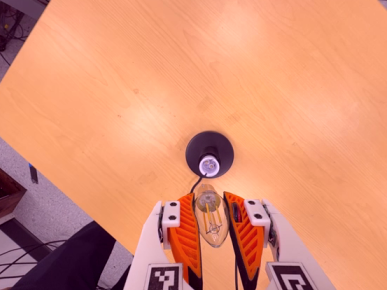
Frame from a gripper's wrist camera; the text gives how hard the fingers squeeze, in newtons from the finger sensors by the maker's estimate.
{"total": 22.6, "left": 25.8, "right": 19.4}